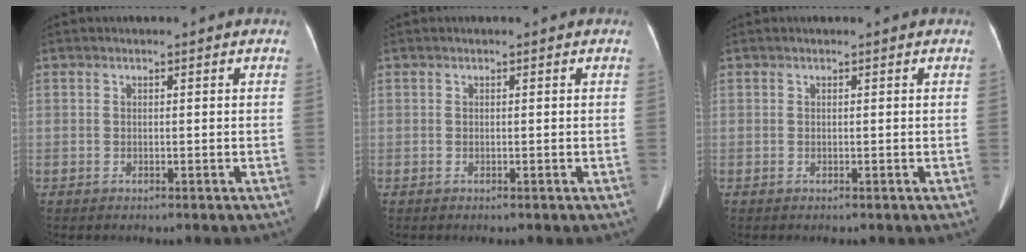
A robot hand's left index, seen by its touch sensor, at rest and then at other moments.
{"total": 0.0}
{"total": 0.0}